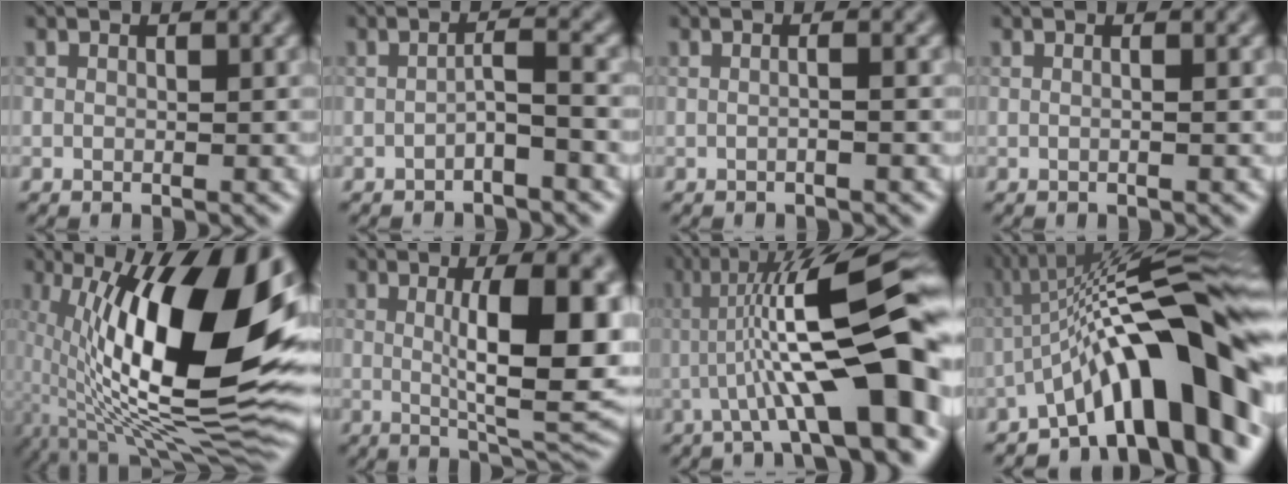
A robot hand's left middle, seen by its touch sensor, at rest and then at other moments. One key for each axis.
{"total": 1.7, "fx": -1.0, "fy": 0.0, "fz": 1.4, "tx": -0.025, "ty": 0.013, "tz": -0.023}
{"total": 1.2, "fx": -0.1, "fy": 0.3, "fz": 1.2, "tx": -0.012, "ty": -0.004, "tz": -0.013}
{"total": 1.0, "fx": 0.1, "fy": 0.4, "fz": 1.0, "tx": -0.009, "ty": -0.003, "tz": -0.010}
{"total": 17.3, "fx": 2.6, "fy": 6.0, "fz": 16.0, "tx": -0.253, "ty": 0.005, "tz": 0.042}
{"total": 10.6, "fx": 1.3, "fy": 2.6, "fz": 10.2, "tx": -0.136, "ty": -0.007, "tz": 0.026}
{"total": 13.2, "fx": -1.0, "fy": 2.2, "fz": 12.9, "tx": -0.197, "ty": 0.035, "tz": -0.018}
{"total": 14.7, "fx": -4.8, "fy": 3.7, "fz": 13.3, "tx": -0.171, "ty": 0.034, "tz": -0.082}